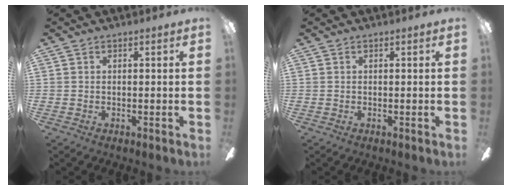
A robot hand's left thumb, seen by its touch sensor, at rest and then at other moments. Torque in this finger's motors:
{"motor_torque": [0.00, 0.00, -0.15, 0.15, 0.00]}